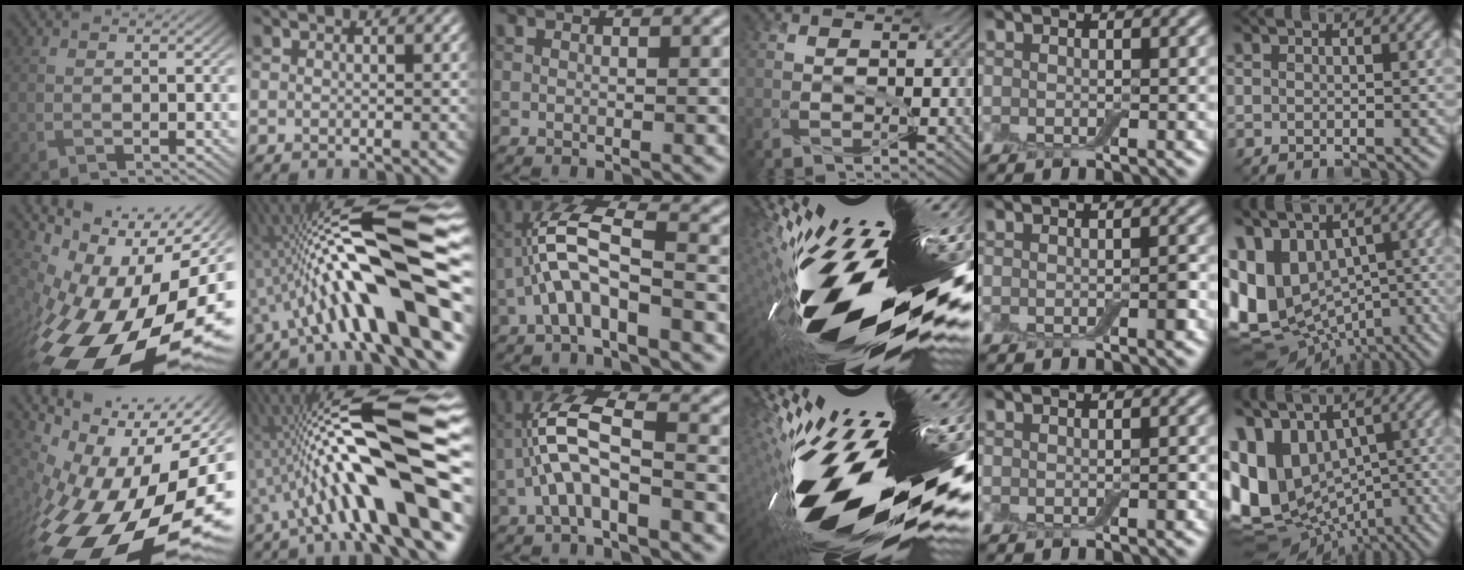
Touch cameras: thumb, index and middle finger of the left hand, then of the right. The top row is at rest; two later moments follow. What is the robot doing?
{"motion": "screw", "object": "jar lid"}